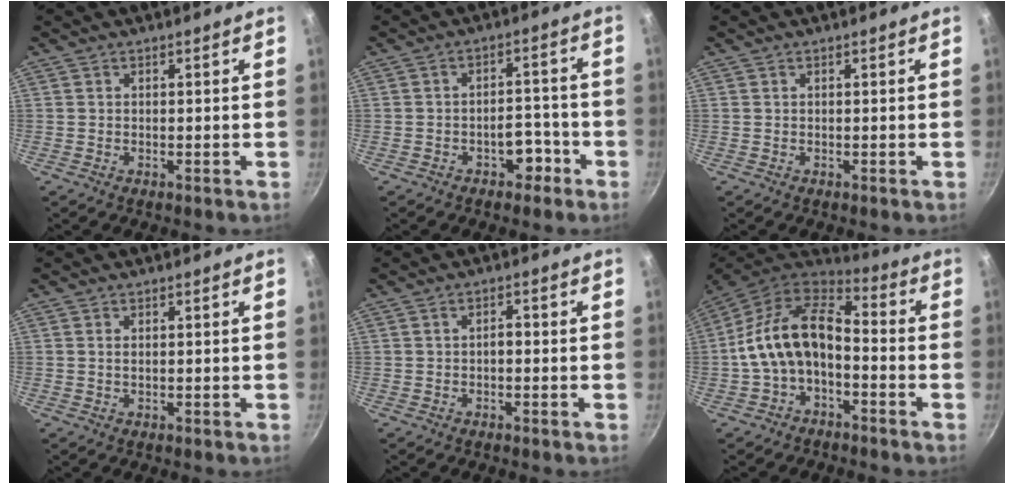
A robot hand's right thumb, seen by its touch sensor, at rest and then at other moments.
{"total": 5.2, "force": [-2.8, 3.3, 2.9], "torque": [-0.019, 0.036, -0.043]}
{"total": 0.0}
{"total": 0.7, "force": [0.2, 0.3, 0.6], "torque": [-0.014, 0.001, 0.004]}
{"total": 1.6, "force": [-0.3, 0.9, 1.2], "torque": [-0.014, 0.009, -0.007]}
{"total": 15.4, "force": [-2.6, 9.3, 12.1], "torque": [-0.212, 0.058, -0.057]}